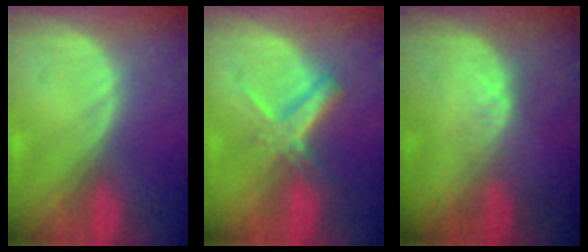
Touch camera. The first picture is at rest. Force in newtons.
{"total": 5.8, "press": 5.3, "slide": 2.4}
{"total": 1.7, "press": 1.5, "slide": 0.8}